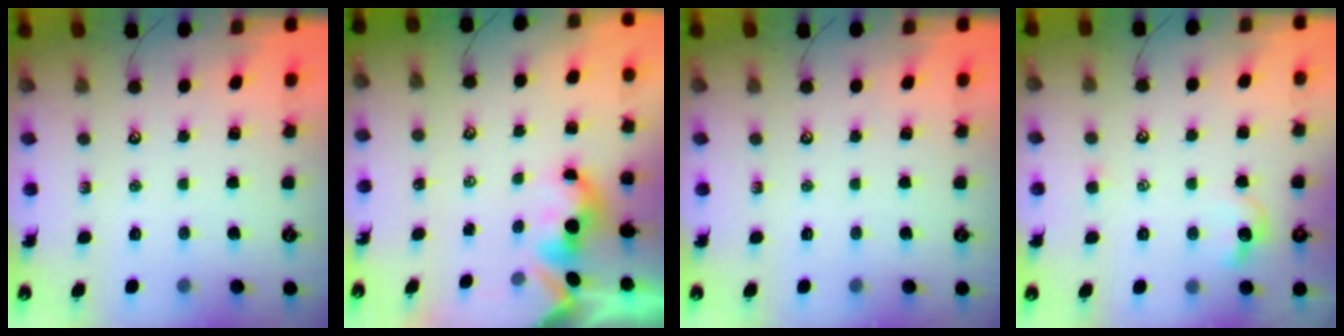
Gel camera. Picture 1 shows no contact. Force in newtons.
{"total": 1.8, "press": 1.8, "slide": 0.2}
{"total": 0.0}
{"total": 1.2, "press": 1.0, "slide": 0.6}